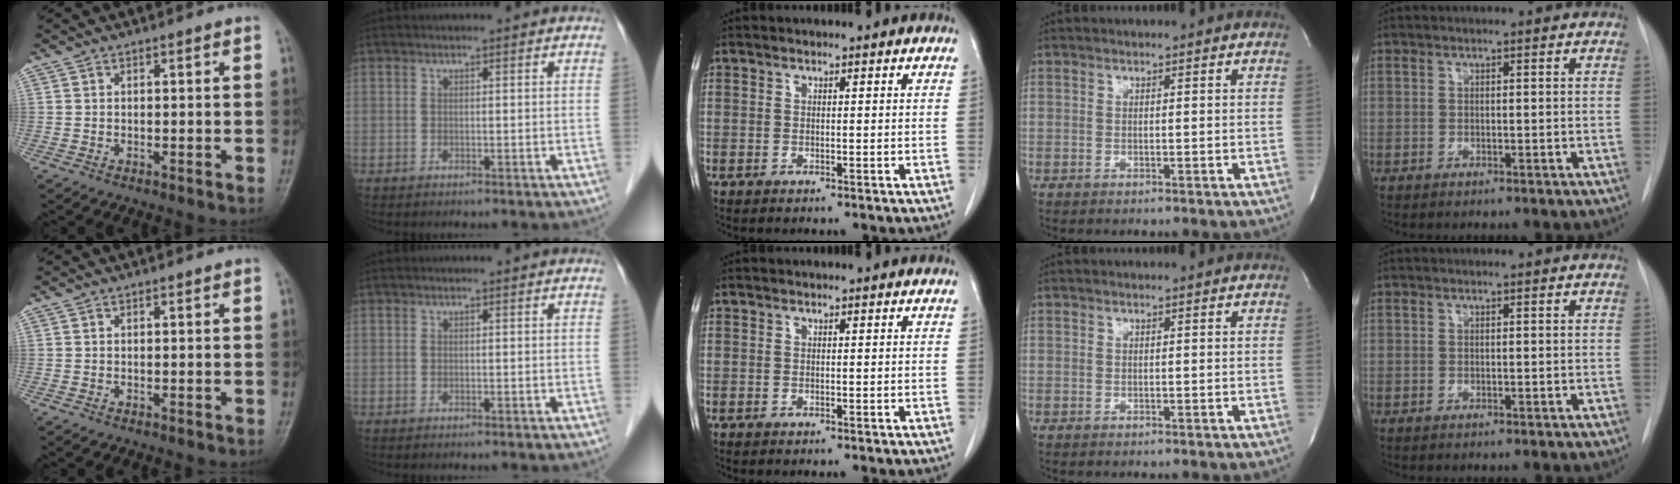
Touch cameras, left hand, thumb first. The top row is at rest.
{}